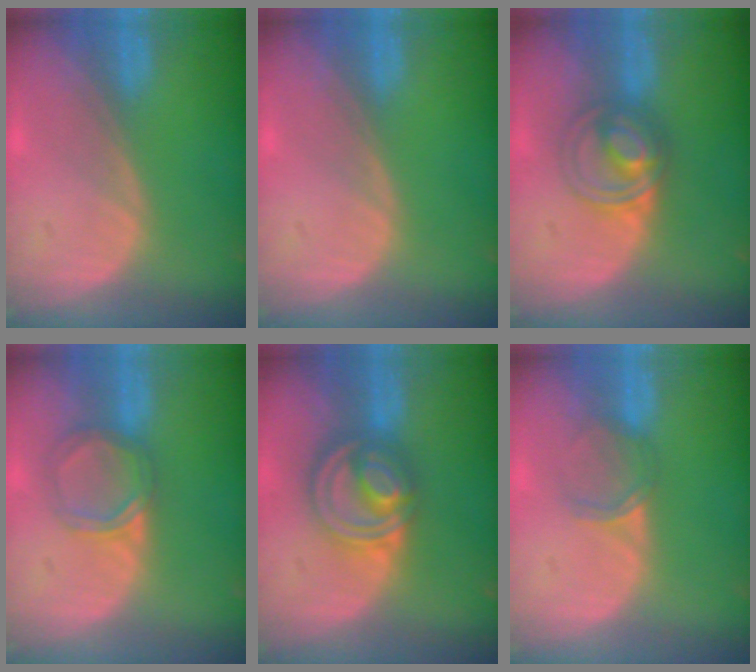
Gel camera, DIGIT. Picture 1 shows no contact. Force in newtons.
{"total": 0.0}
{"total": 5.8, "press": 5.6, "slide": 1.6}
{"total": 4.1, "press": 4.1, "slide": 0.4}
{"total": 8.1, "press": 7.0, "slide": 4.1}
{"total": 2.9, "press": 2.5, "slide": 1.5}